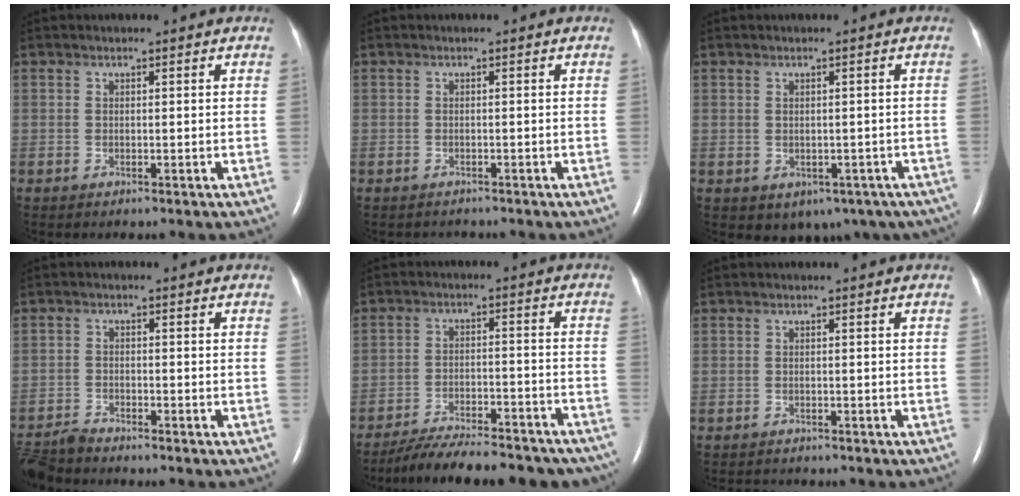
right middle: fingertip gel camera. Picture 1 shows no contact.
{"total": 1.4, "force": [-1.3, 0.5, 0.0], "torque": [-0.006, -0.003, -0.017]}
{"total": 8.6, "force": [-4.9, 6.2, 3.4], "torque": [-0.034, 0.014, -0.051]}
{"total": 5.0, "force": [-5.0, 0.2, 0.5], "torque": [-0.010, -0.020, -0.095]}
{"total": 20.0, "force": [-17.9, 4.5, 7.9], "torque": [-0.110, -0.006, -0.246]}
{"total": 2.3, "force": [-2.1, 0.7, 0.3], "torque": [-0.007, -0.006, -0.028]}